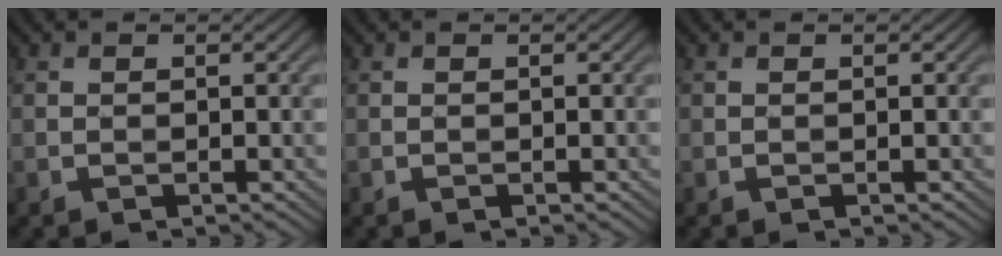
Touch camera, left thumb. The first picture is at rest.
{"total": 0.0}
{"total": 0.0}